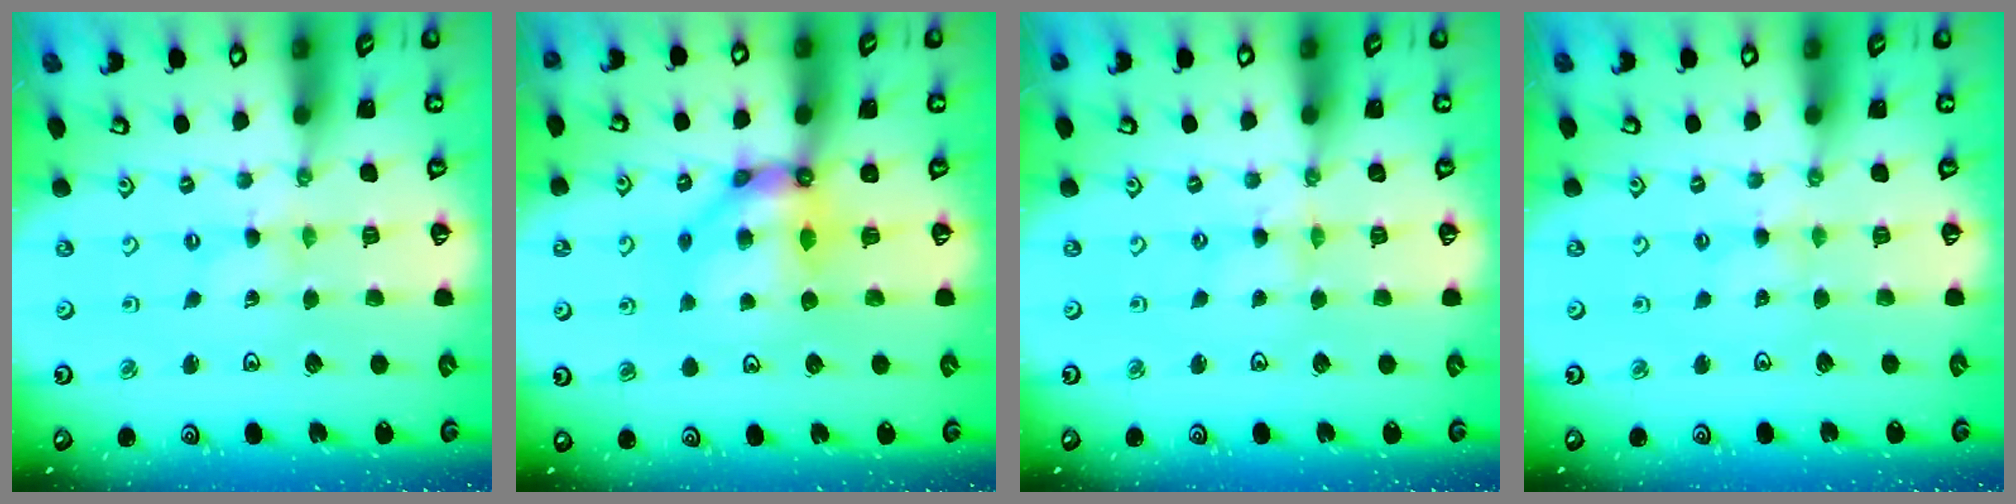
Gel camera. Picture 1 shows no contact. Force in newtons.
{"total": 9.2, "press": 9.1, "slide": 1.2}
{"total": 1.0, "press": 0.9, "slide": 0.2}
{"total": 1.9, "press": 1.9, "slide": 0.3}